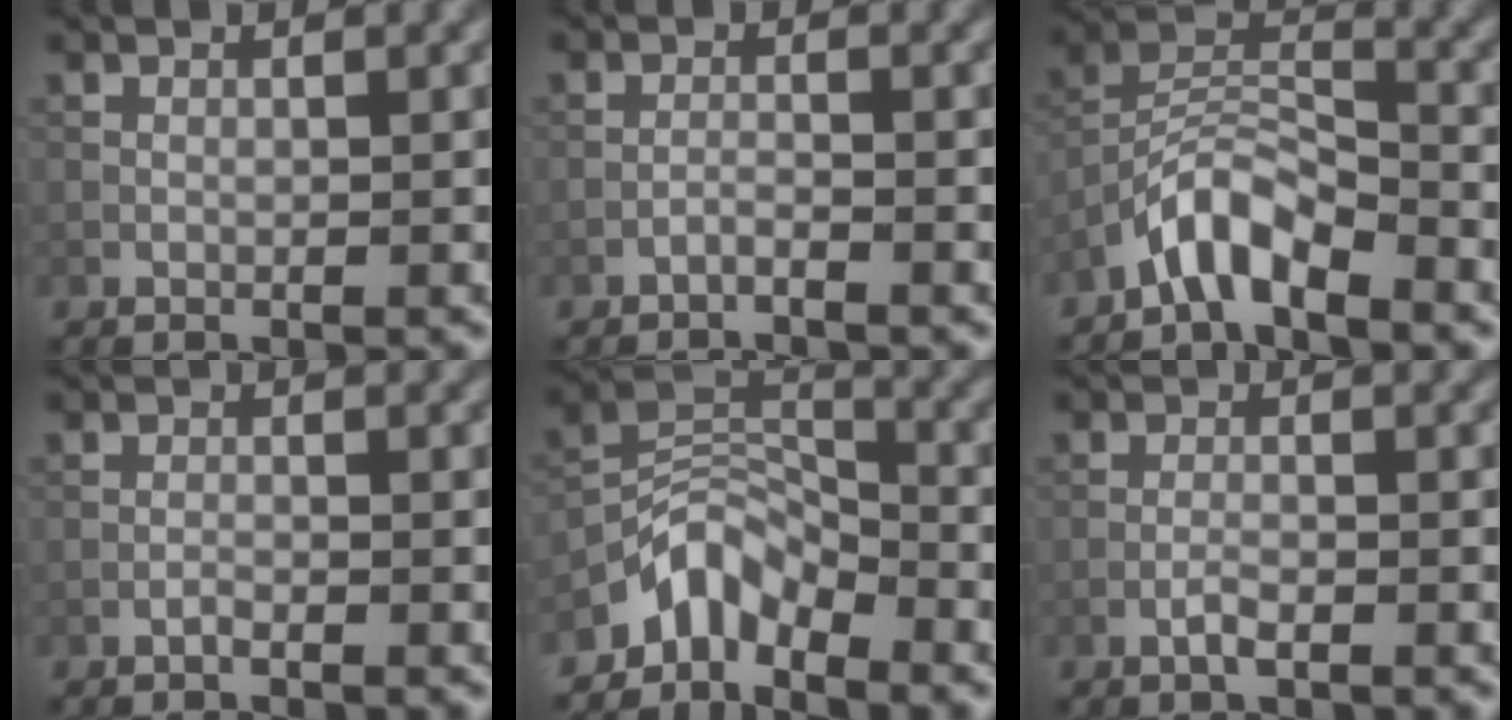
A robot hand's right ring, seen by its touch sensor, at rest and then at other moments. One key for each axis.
{"total": 0.8, "fx": -0.8, "fy": 0.0, "fz": 0.3, "tx": -0.005, "ty": 0.004, "tz": -0.018}
{"total": 4.6, "fx": -3.6, "fy": 1.4, "fz": 2.5, "tx": -0.044, "ty": 0.013, "tz": -0.076}
{"total": 0.6, "fx": -0.5, "fy": 0.1, "fz": 0.3, "tx": -0.005, "ty": 0.003, "tz": -0.011}
{"total": 4.1, "fx": -3.4, "fy": 1.9, "fz": 1.3, "tx": -0.016, "ty": 0.008, "tz": -0.077}
{"total": 1.2, "fx": -0.8, "fy": 0.3, "fz": 0.9, "tx": -0.018, "ty": 0.003, "tz": -0.017}